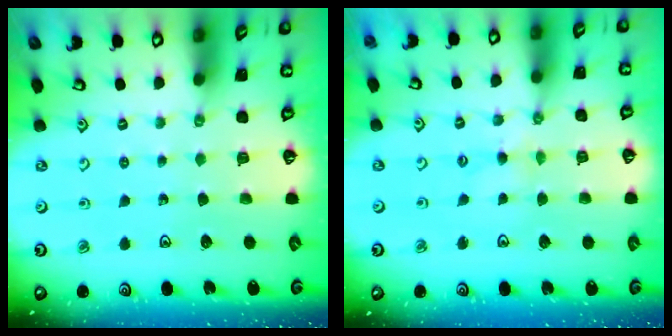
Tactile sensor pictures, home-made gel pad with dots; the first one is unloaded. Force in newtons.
{"total": 1.7, "press": 1.7, "slide": 0.4}